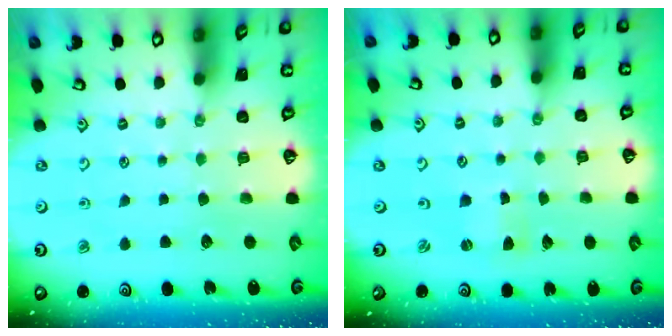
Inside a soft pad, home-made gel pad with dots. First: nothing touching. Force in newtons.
{"total": 0.0}